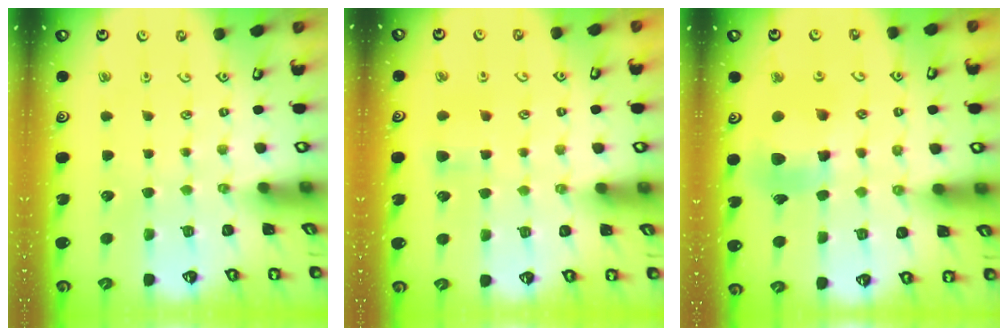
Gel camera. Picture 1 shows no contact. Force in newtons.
{"total": 5.1, "press": 5.1, "slide": 0.5}
{"total": 11.0, "press": 10.9, "slide": 1.5}